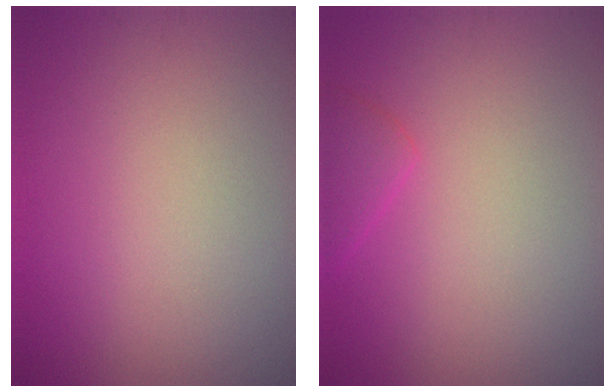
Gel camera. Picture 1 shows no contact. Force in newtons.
{"total": 1.7, "press": 1.7, "slide": 0.1}